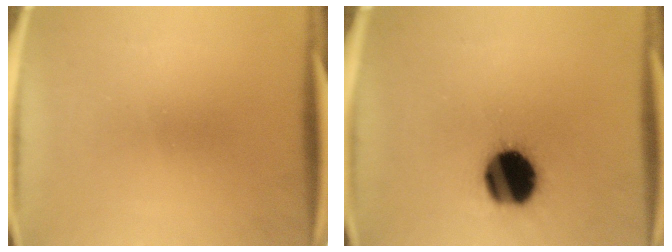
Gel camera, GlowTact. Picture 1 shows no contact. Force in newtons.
{"total": 17.9}